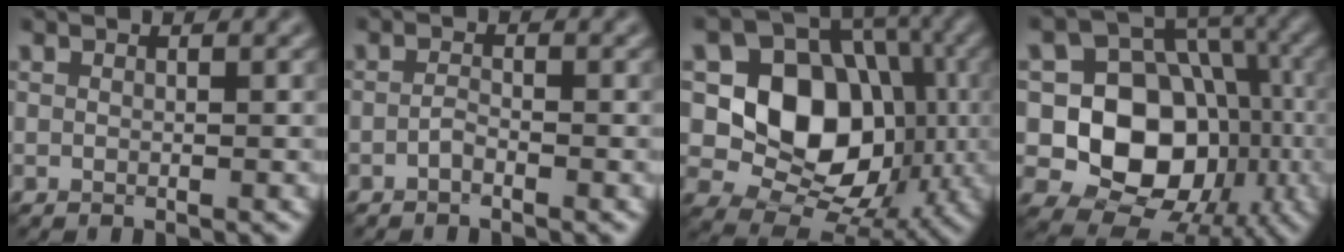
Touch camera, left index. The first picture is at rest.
{"total": 0.9, "force": [-0.7, 0.2, 0.6], "torque": [-0.016, 0.002, -0.019]}
{"total": 11.1, "force": [-0.5, 8.8, 6.7], "torque": [-0.110, -0.007, -0.016]}
{"total": 12.4, "force": [-2.0, 10.0, 7.0], "torque": [-0.102, -0.002, -0.061]}